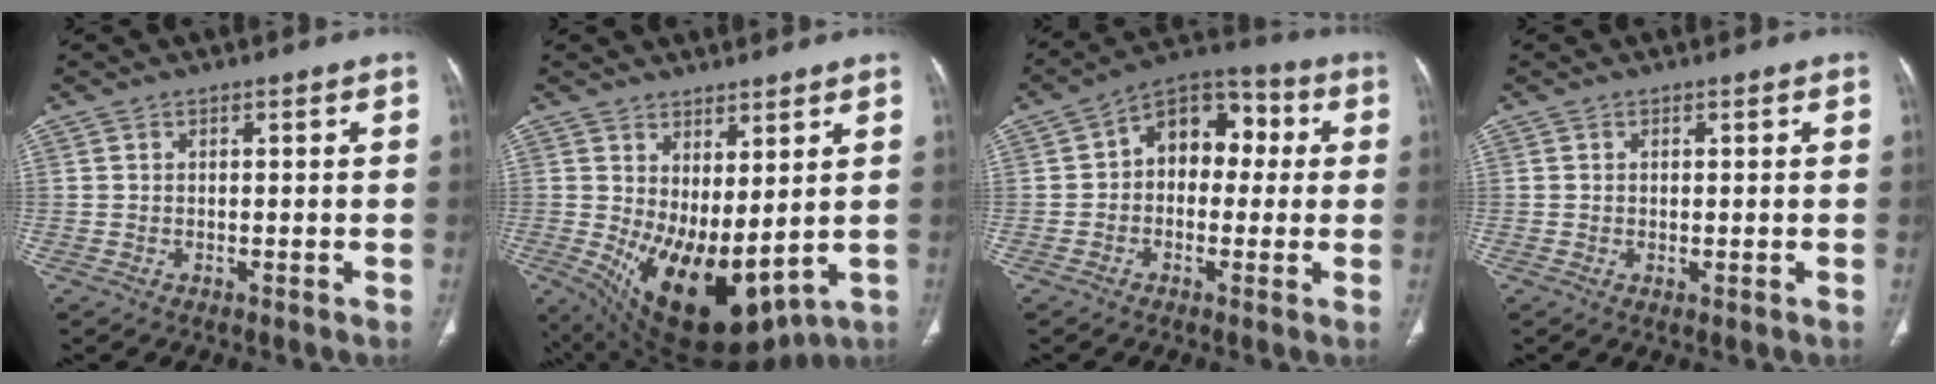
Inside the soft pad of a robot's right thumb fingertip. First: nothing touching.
{"total": 15.7, "force": [0.4, 7.4, 13.9], "torque": [-0.235, -0.032, 0.040]}
{"total": 11.4, "force": [1.3, 8.0, 8.0], "torque": [-0.074, 0.035, 0.005]}
{"total": 0.6, "force": [-0.1, 0.3, 0.5], "torque": [-0.015, -0.004, 0.001]}